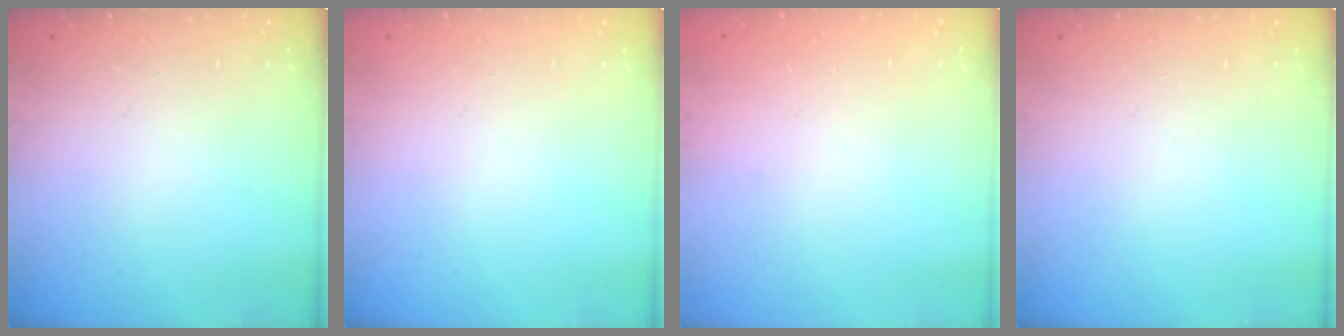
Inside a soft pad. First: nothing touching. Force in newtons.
{"total": 0.0}
{"total": 0.0}
{"total": 0.0}